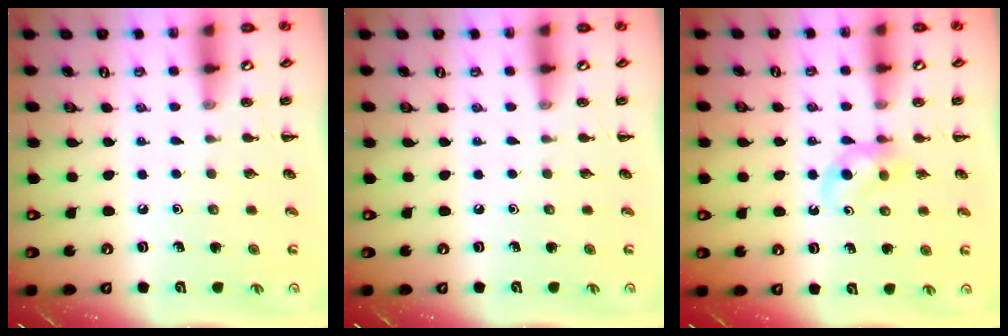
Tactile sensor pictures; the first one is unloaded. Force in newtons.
{"total": 0.0}
{"total": 4.7, "press": 4.5, "slide": 1.3}